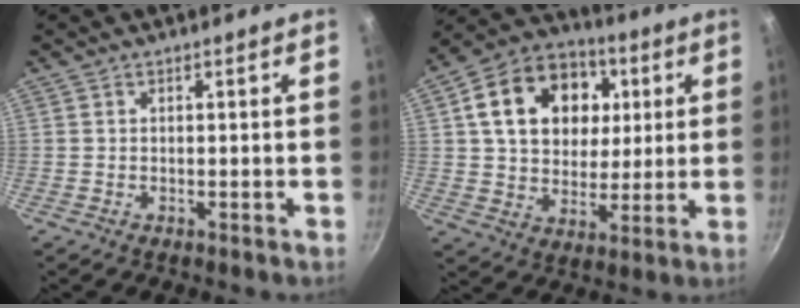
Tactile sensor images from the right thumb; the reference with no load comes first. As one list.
[{"total": 19.4, "force": [5.0, 14.8, 11.5], "torque": [-0.169, 0.014, 0.081]}]